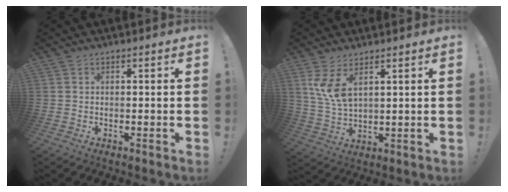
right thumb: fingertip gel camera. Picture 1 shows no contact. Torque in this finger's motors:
{"motor_torque": [0.12, 0.33, 0.17, 0.04, 0.15]}